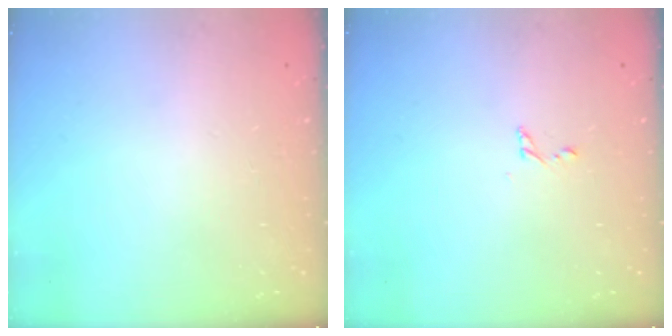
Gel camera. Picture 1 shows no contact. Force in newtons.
{"total": 2.5, "press": 2.5, "slide": 0.2}